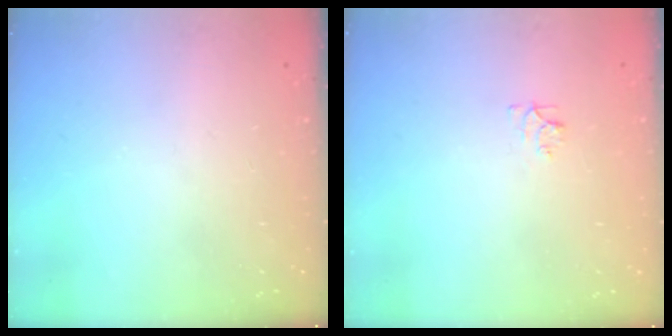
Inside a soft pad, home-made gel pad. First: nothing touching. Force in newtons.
{"total": 4.3, "press": 4.3, "slide": 0.6}